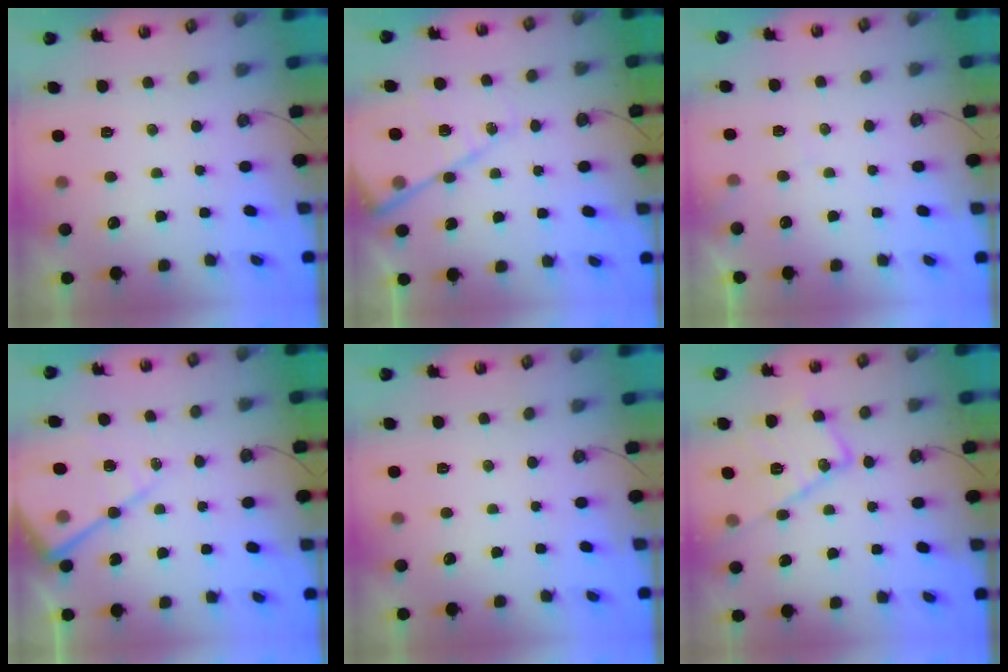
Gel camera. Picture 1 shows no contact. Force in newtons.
{"total": 15.0, "press": 15.0, "slide": 1.5}
{"total": 5.0, "press": 4.9, "slide": 0.7}
{"total": 13.8, "press": 13.8, "slide": 1.3}
{"total": 0.0}
{"total": 15.8, "press": 15.8, "slide": 0.6}